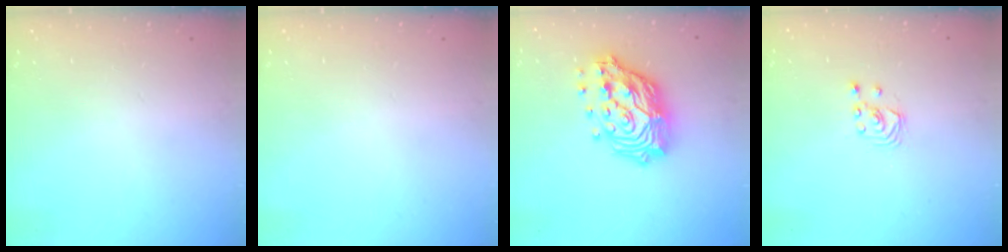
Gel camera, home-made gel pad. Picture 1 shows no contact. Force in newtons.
{"total": 0.0}
{"total": 19.3, "press": 19.2, "slide": 2.1}
{"total": 1.8, "press": 1.8, "slide": 0.2}